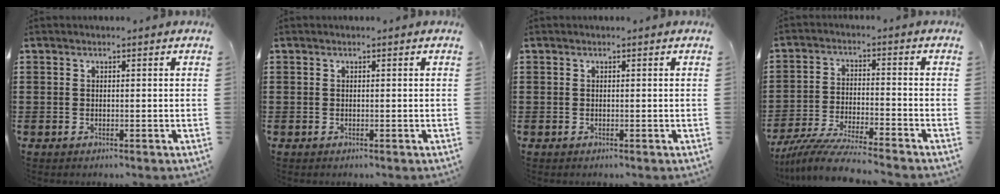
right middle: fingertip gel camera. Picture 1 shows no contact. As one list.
[{"total": 0.0}, {"total": 0.0}, {"total": 7.5, "force": [-7.0, -0.1, 2.7], "torque": [-0.060, -0.010, -0.137]}]